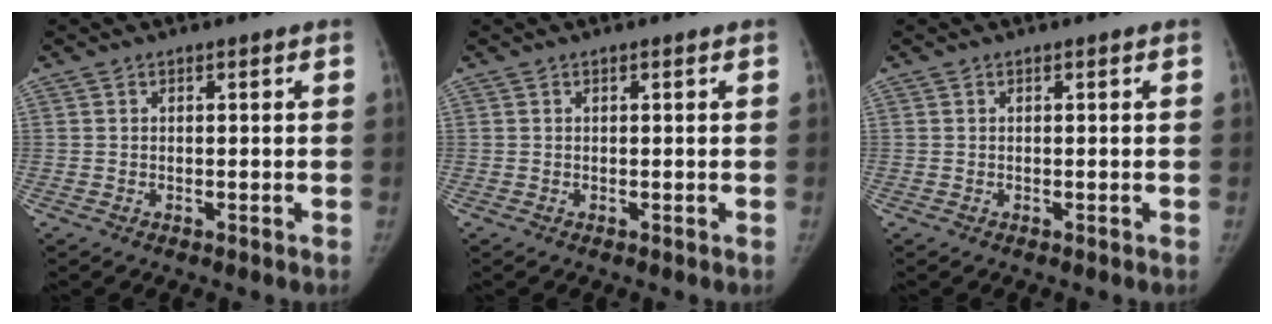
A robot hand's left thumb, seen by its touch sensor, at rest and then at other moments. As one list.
[{"total": 0.0}, {"total": 0.0}]